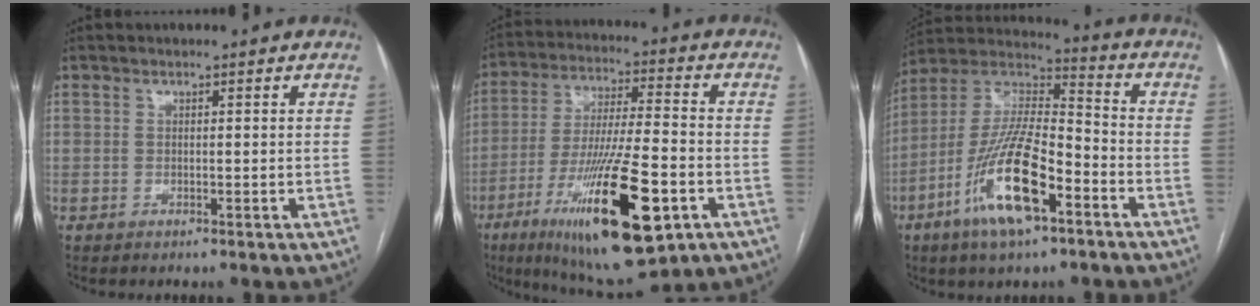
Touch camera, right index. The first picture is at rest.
{"total": 21.4, "force": [-9.0, 3.8, 19.0], "torque": [-0.342, -0.033, -0.144]}
{"total": 16.9, "force": [-7.6, 4.4, 14.4], "torque": [-0.292, -0.003, -0.137]}